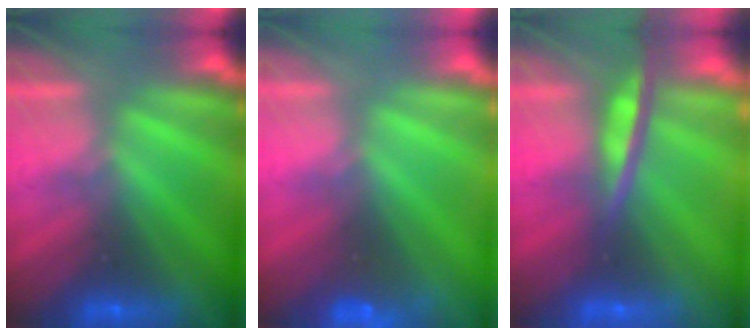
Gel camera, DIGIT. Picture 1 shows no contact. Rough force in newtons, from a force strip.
{"total": 3.5}
{"total": 7.7}